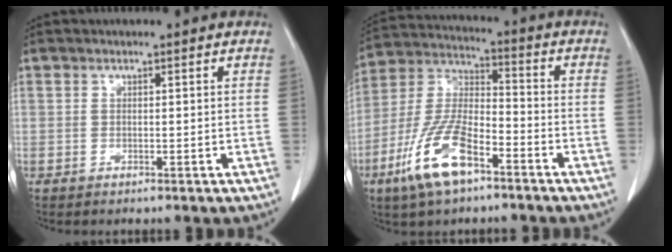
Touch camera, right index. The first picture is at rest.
{"total": 13.3, "force": [-7.2, 4.4, 10.3], "torque": [-0.226, -0.005, -0.135]}